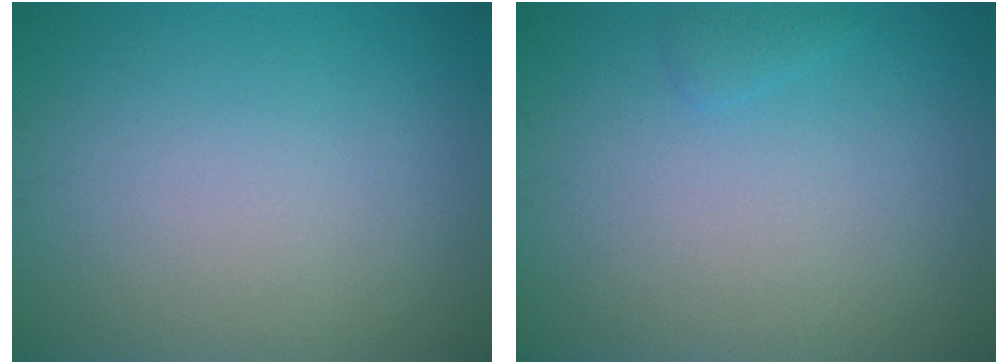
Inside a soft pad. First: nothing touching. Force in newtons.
{"total": 0.7, "press": 0.7, "slide": 0.1}